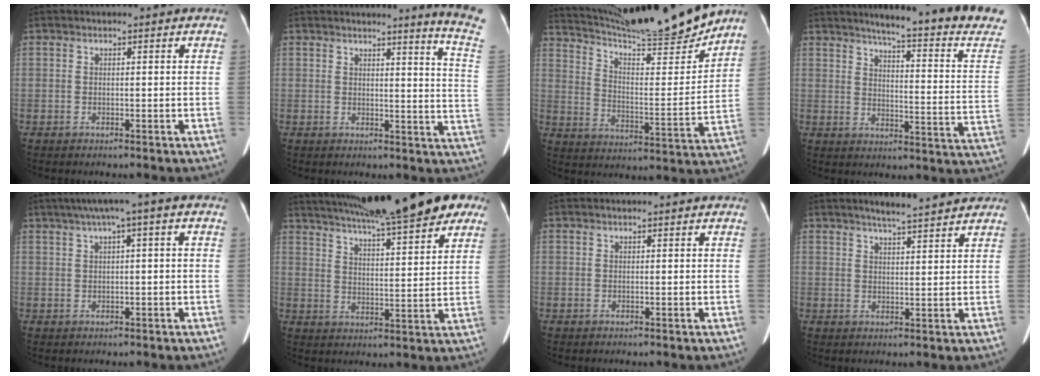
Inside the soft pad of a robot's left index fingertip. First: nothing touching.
{"total": 8.9, "force": [7.8, -2.4, 3.6], "torque": [-0.044, -0.091, 0.065]}
{"total": 19.2, "force": [17.7, -0.6, 7.4], "torque": [-0.134, -0.038, 0.270]}
{"total": 21.4, "force": [18.2, -0.7, 11.3], "torque": [-0.152, -0.078, 0.212]}
{"total": 5.5, "force": [2.0, 0.3, 5.1], "torque": [-0.090, 0.029, 0.031]}
{"total": 22.4, "force": [17.5, 2.8, 13.7], "torque": [-0.222, 0.033, 0.239]}
{"total": 0.0}
{"total": 7.5, "force": [6.5, 0.6, 3.6], "torque": [-0.057, 0.014, 0.086]}